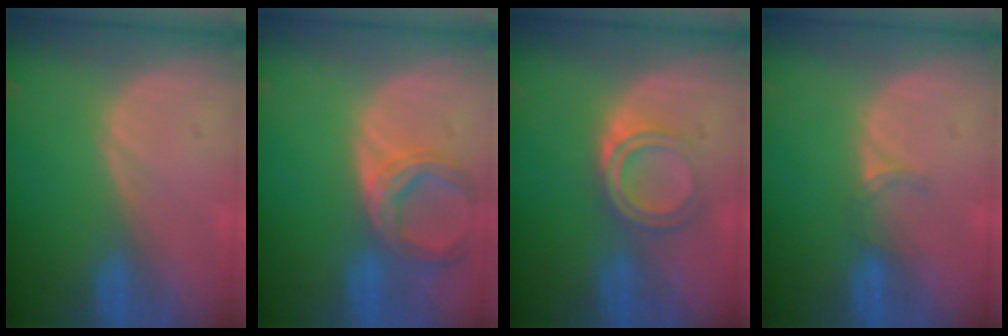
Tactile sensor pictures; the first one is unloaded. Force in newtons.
{"total": 6.9, "press": 6.3, "slide": 2.8}
{"total": 4.4, "press": 4.4, "slide": 0.2}
{"total": 1.9, "press": 1.5, "slide": 1.2}